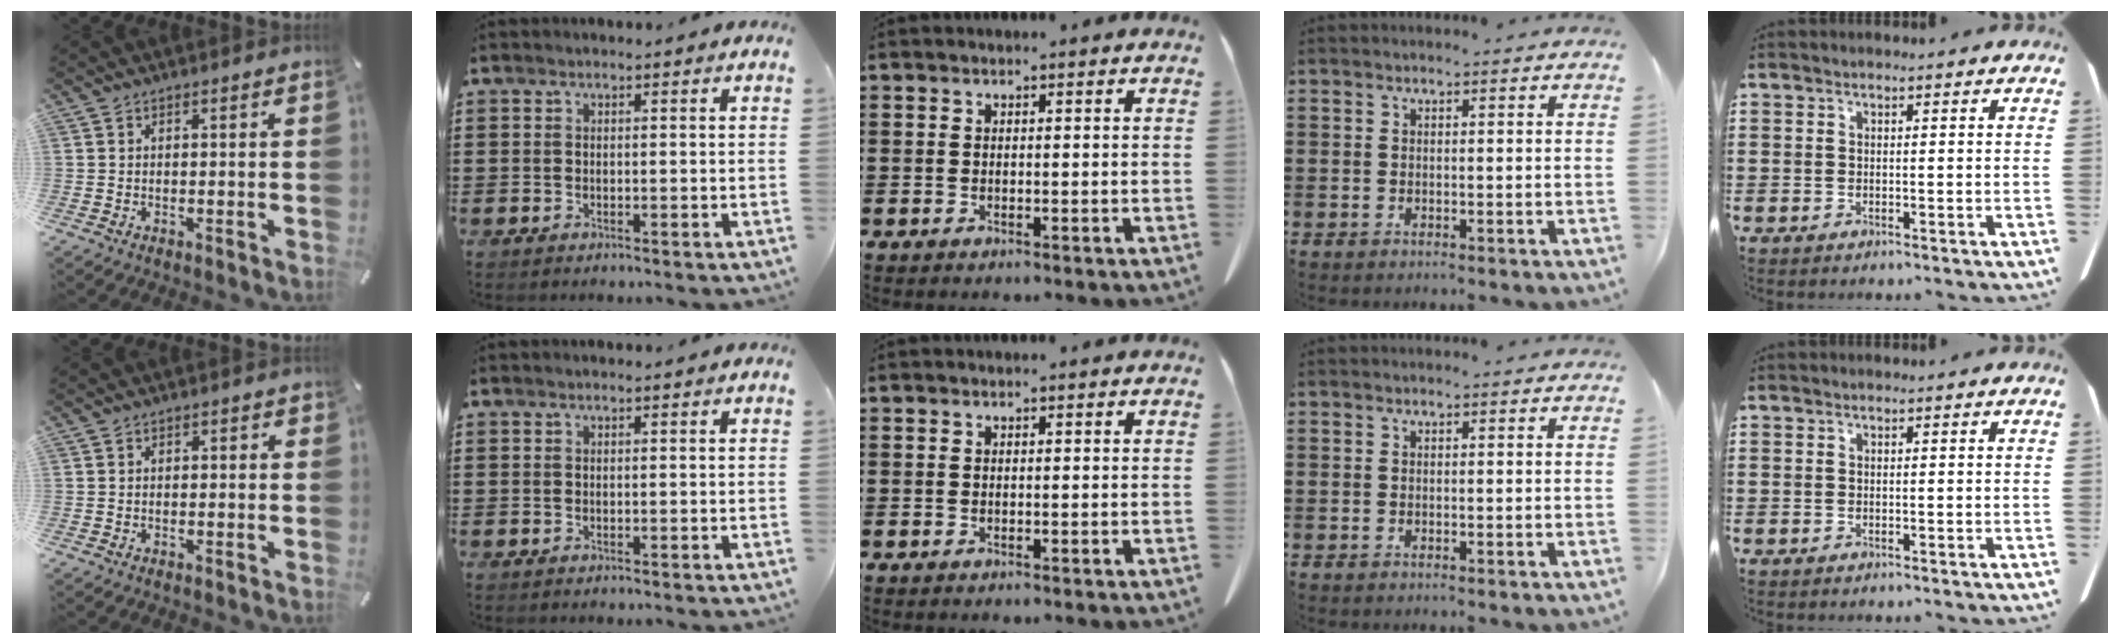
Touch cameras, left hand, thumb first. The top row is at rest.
{"thumb": {"total": 0.7, "force": [-0.2, 0.5, 0.4], "torque": [-0.007, 0.002, -0.005]}}